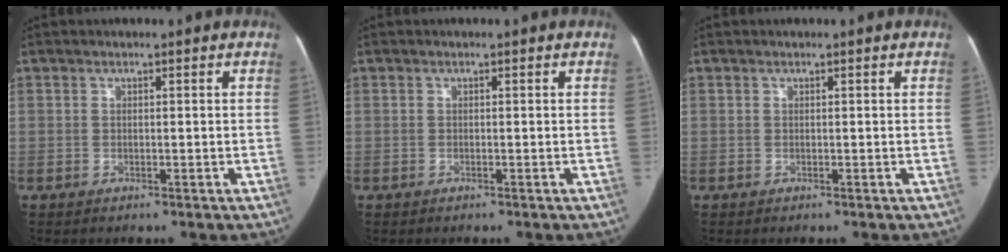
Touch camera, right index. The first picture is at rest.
{"total": 0.0}
{"total": 0.0}